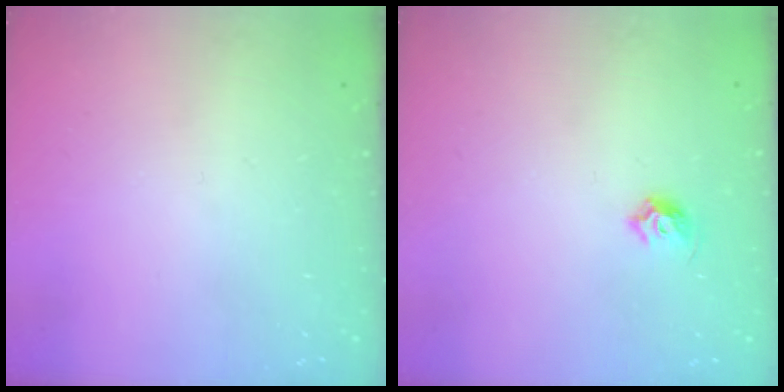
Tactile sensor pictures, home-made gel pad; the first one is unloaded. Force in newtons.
{"total": 4.9, "press": 4.8, "slide": 0.9}